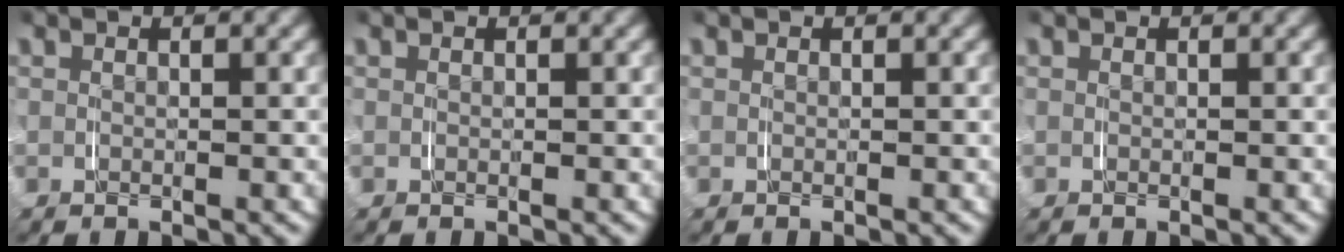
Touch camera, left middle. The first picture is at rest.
{"total": 0.0}
{"total": 0.0}
{"total": 0.0}